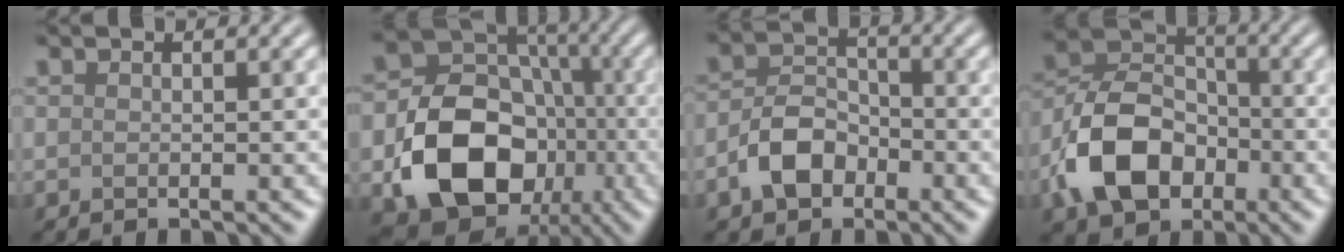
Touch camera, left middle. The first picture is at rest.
{"total": 12.3, "force": [-3.7, 9.3, 7.1], "torque": [-0.131, -0.010, -0.065]}
{"total": 4.1, "force": [-2.0, 2.7, 2.3], "torque": [-0.042, 0.010, -0.045]}
{"total": 8.2, "force": [-3.3, 5.8, 4.8], "torque": [-0.094, 0.011, -0.075]}